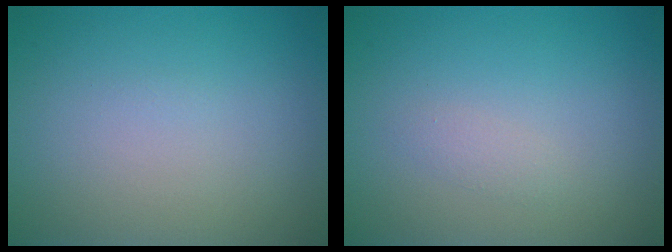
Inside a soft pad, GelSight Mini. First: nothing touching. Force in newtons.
{"total": 0.8, "press": 0.8, "slide": 0.0}